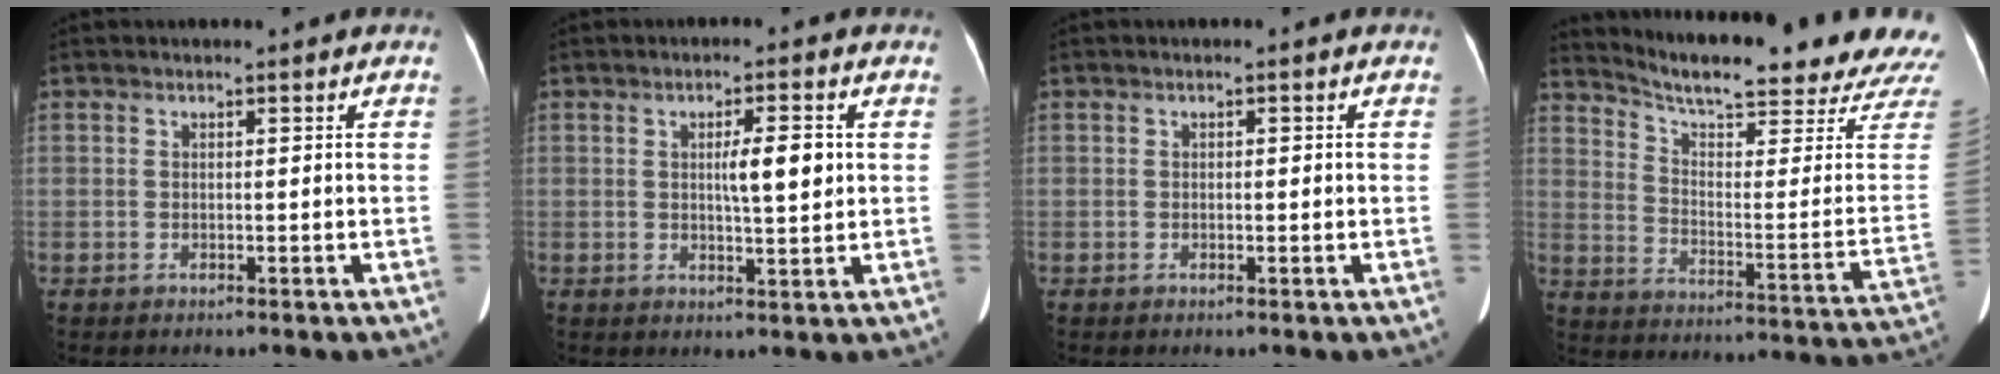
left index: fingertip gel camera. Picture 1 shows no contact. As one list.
[{"total": 4.9, "force": [0.9, 0.8, 4.8], "torque": [-0.075, 0.002, 0.013]}, {"total": 0.7, "force": [-0.1, 0.3, 0.6], "torque": [-0.009, 0.003, 0.000]}, {"total": 24.1, "force": [22.4, 0.2, 8.8], "torque": [-0.145, -0.098, 0.287]}]